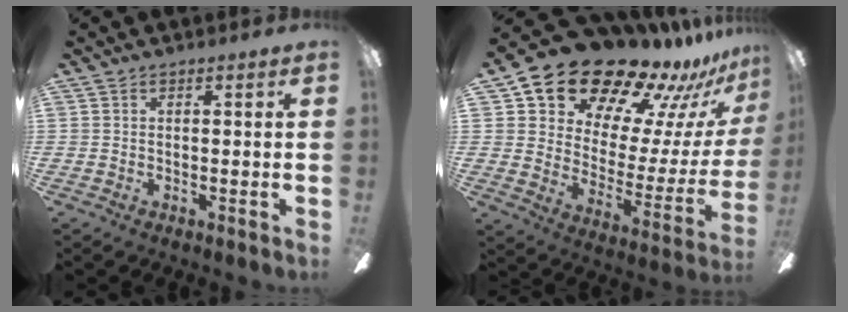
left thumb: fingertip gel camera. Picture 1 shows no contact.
{"total": 20.8, "force": [17.9, 8.1, 6.7], "torque": [-0.115, -0.137, 0.324]}